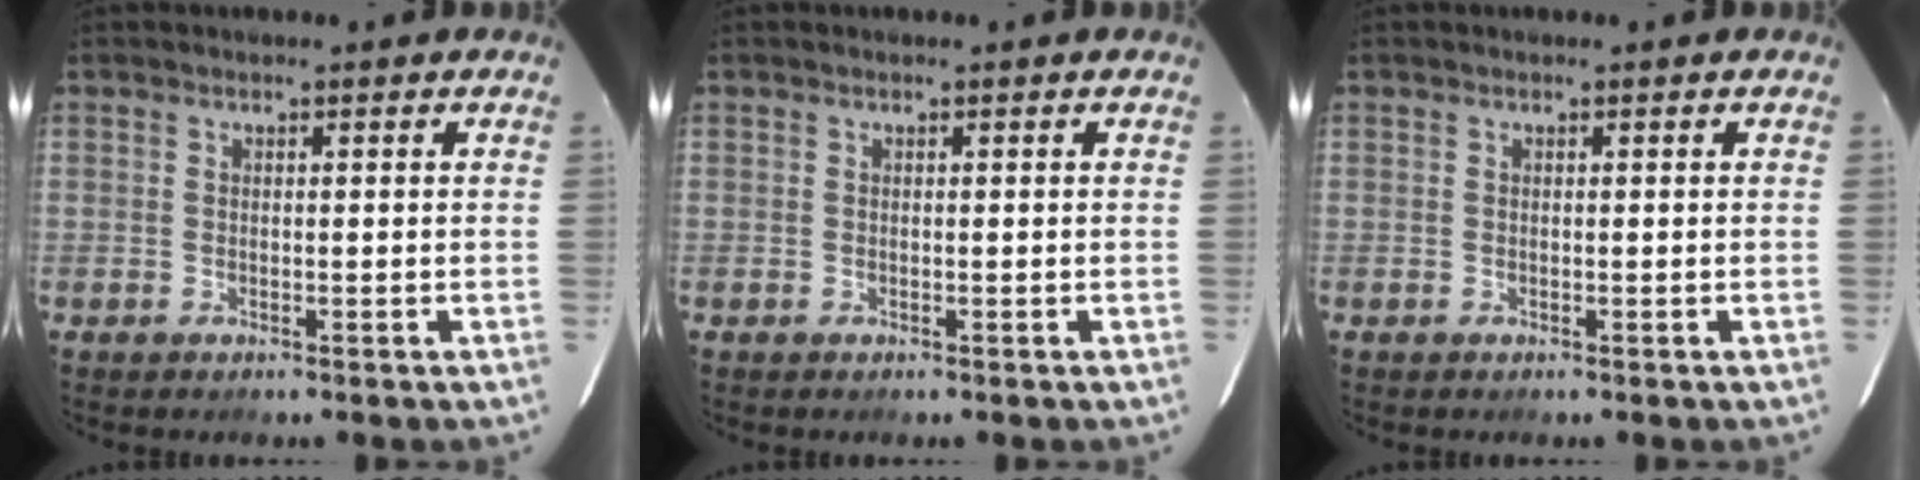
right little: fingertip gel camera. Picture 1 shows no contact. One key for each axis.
{"total": 0.0}
{"total": 0.0}